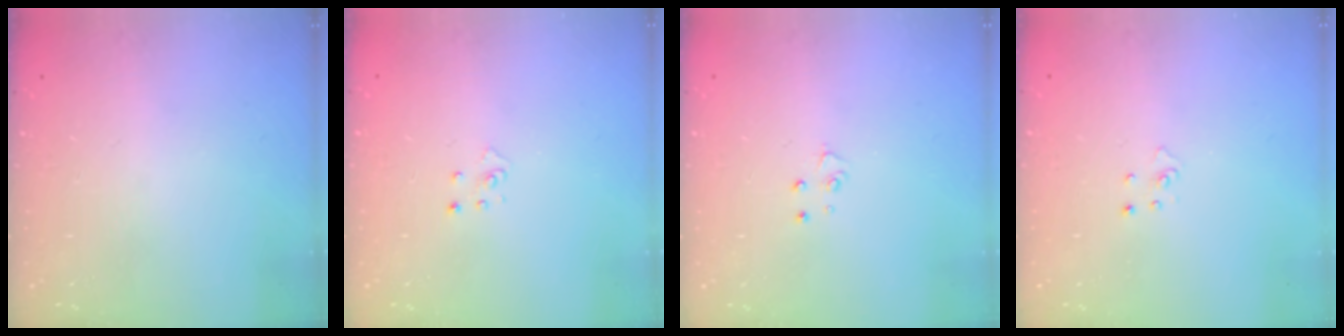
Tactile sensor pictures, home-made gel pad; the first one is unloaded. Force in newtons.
{"total": 2.8, "press": 2.8, "slide": 0.3}
{"total": 3.2, "press": 3.2, "slide": 0.3}
{"total": 3.0, "press": 2.9, "slide": 0.3}